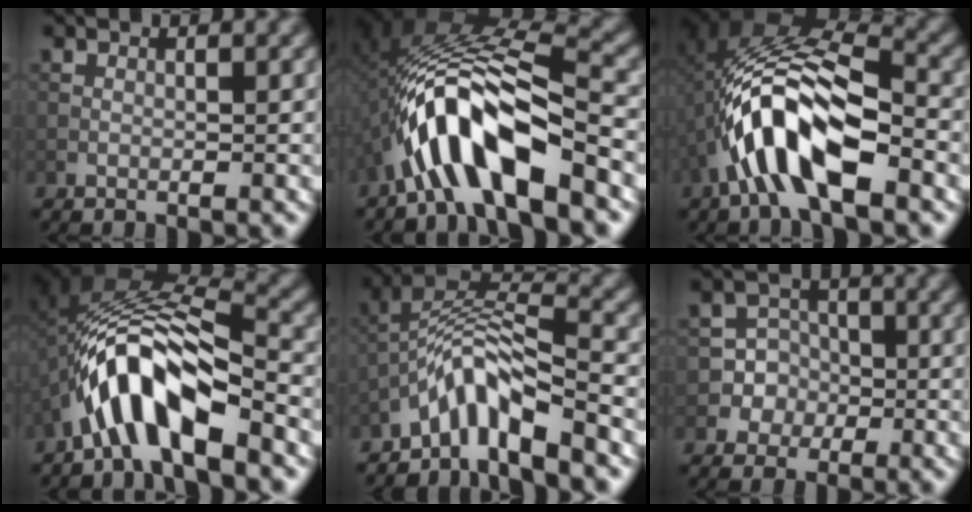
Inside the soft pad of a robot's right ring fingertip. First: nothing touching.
{"total": 10.0, "force": [-5.0, 2.8, 8.2], "torque": [-0.151, 0.019, -0.088]}
{"total": 9.2, "force": [-3.6, 3.5, 7.7], "torque": [-0.149, 0.020, -0.063]}
{"total": 8.1, "force": [-4.2, 2.4, 6.5], "torque": [-0.113, 0.018, -0.072]}
{"total": 5.4, "force": [-3.8, 1.3, 3.6], "torque": [-0.066, 0.009, -0.073]}
{"total": 4.3, "force": [-1.4, 4.1, -0.1], "torque": [0.024, 0.013, -0.032]}